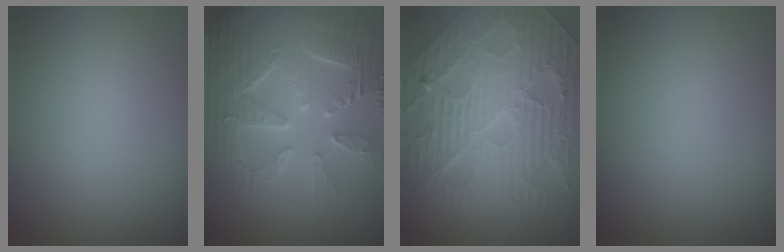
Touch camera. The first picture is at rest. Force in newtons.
{"total": 9.0, "press": 6.5, "slide": 6.3}
{"total": 11.7, "press": 7.6, "slide": 8.9}
{"total": 0.0}